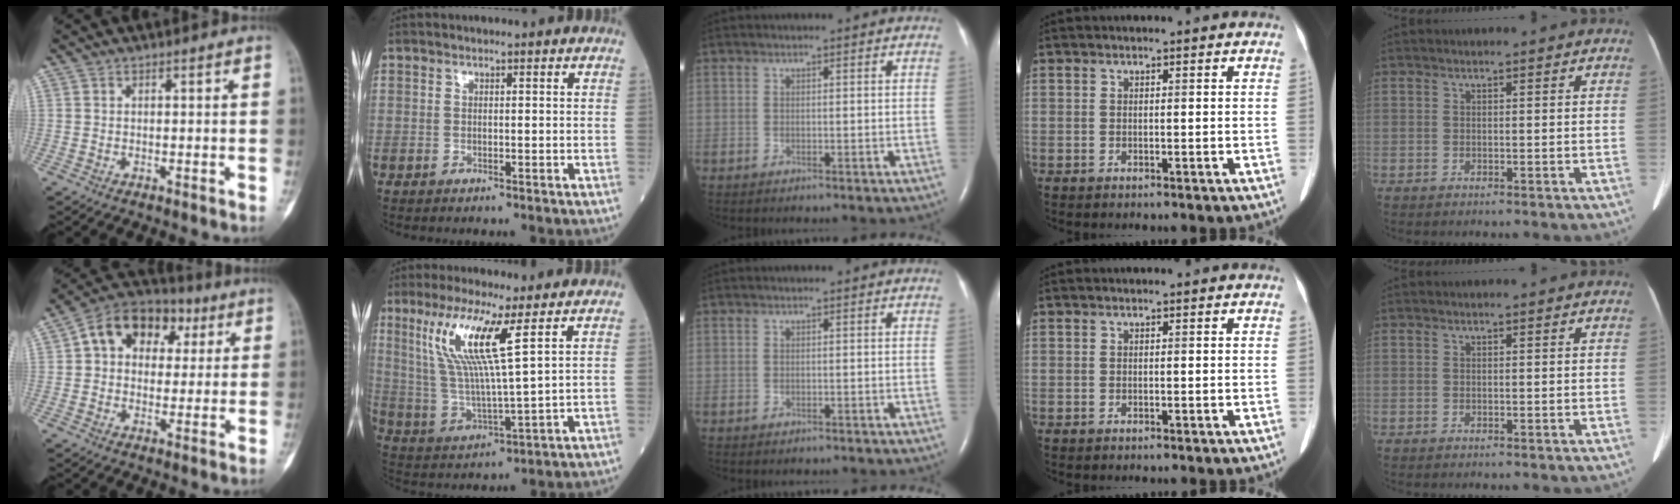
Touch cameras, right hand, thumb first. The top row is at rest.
{"thumb": {"total": 14.1, "force": [3.9, 10.5, 8.6], "torque": [-0.094, 0.021, 0.052]}, "index": {"total": 12.0, "force": [5.6, 0.1, 10.7], "torque": [-0.231, -0.003, 0.113]}, "middle": {"total": 1.1, "force": [-0.9, 0.4, 0.3], "torque": [-0.011, -0.001, -0.010]}}